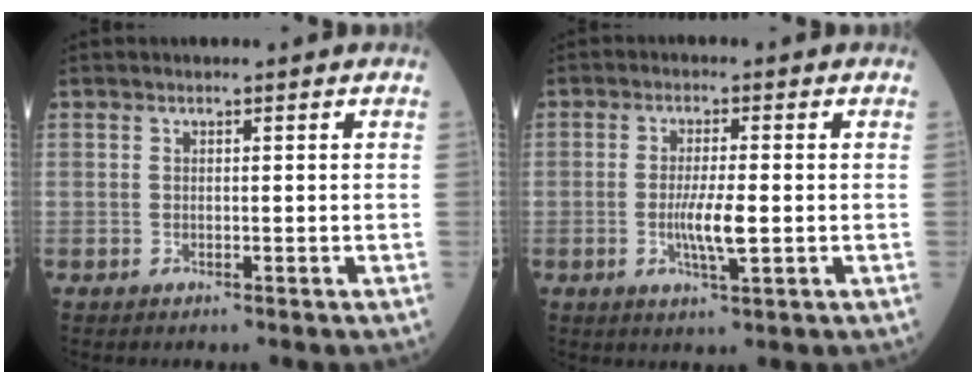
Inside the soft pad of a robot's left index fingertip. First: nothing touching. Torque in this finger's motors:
{"motor_torque": [0.69, 0.12, 0.15, 0.04]}